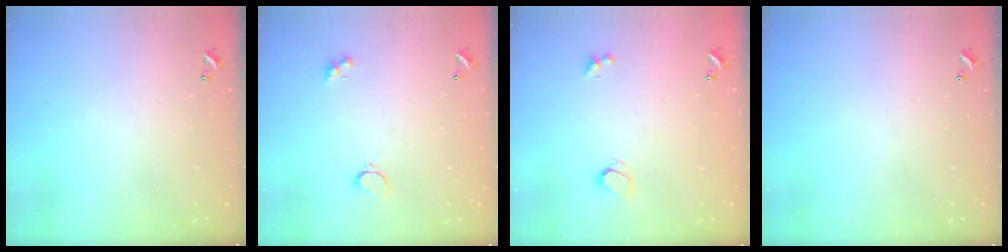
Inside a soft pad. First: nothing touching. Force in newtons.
{"total": 2.3, "press": 2.3, "slide": 0.6}
{"total": 0.8, "press": 0.7, "slide": 0.5}
{"total": 0.0}